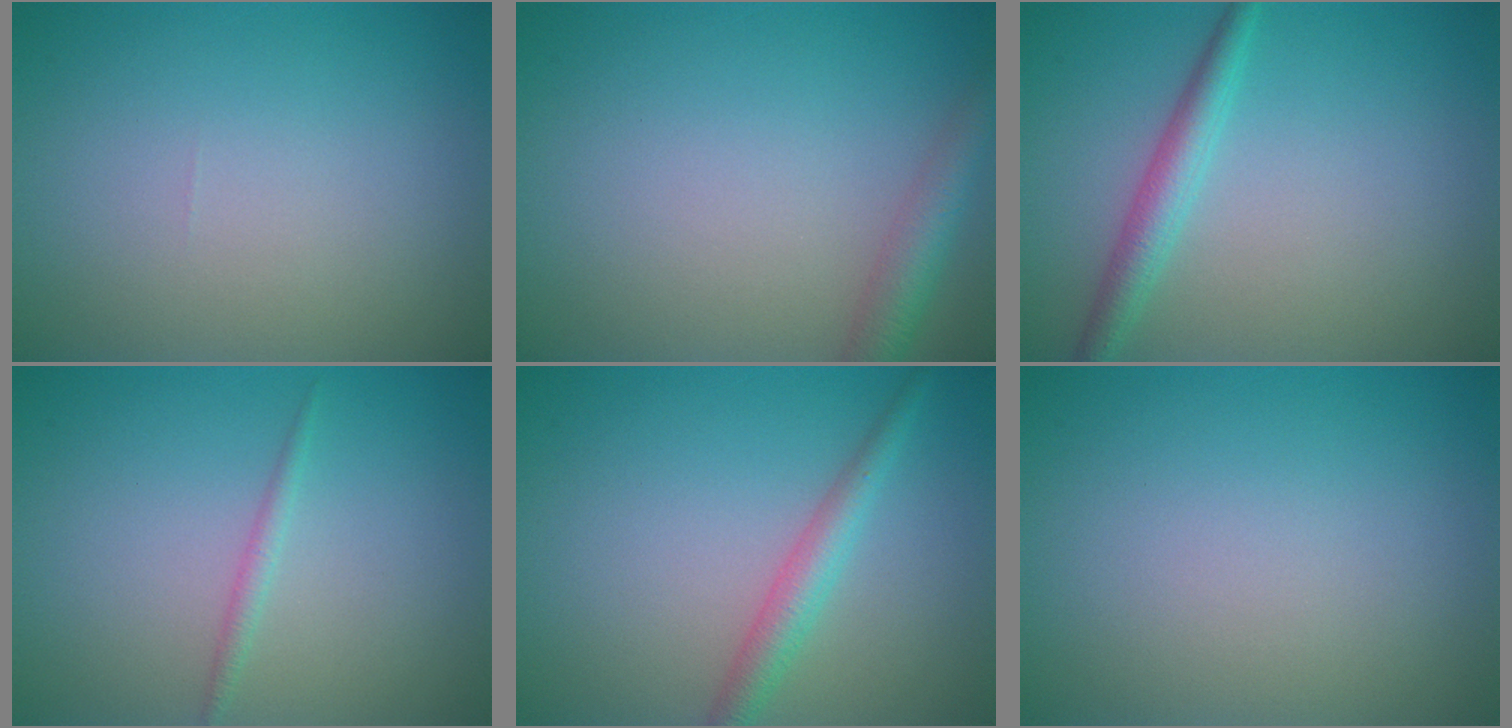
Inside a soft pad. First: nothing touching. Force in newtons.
{"total": 3.0, "press": 3.0, "slide": 0.1}
{"total": 2.6, "press": 2.6, "slide": 0.1}
{"total": 1.0, "press": 1.0, "slide": 0.1}
{"total": 2.6, "press": 2.6, "slide": 0.0}
{"total": 0.0}